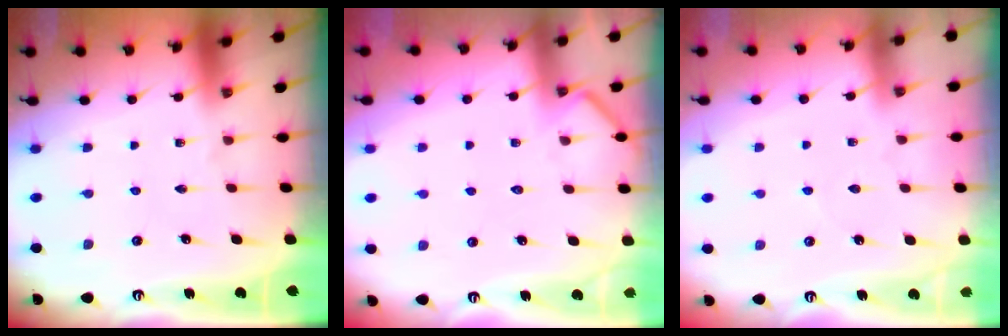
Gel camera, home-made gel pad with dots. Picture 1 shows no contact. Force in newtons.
{"total": 5.3, "press": 5.2, "slide": 0.6}
{"total": 2.6, "press": 2.6, "slide": 0.4}